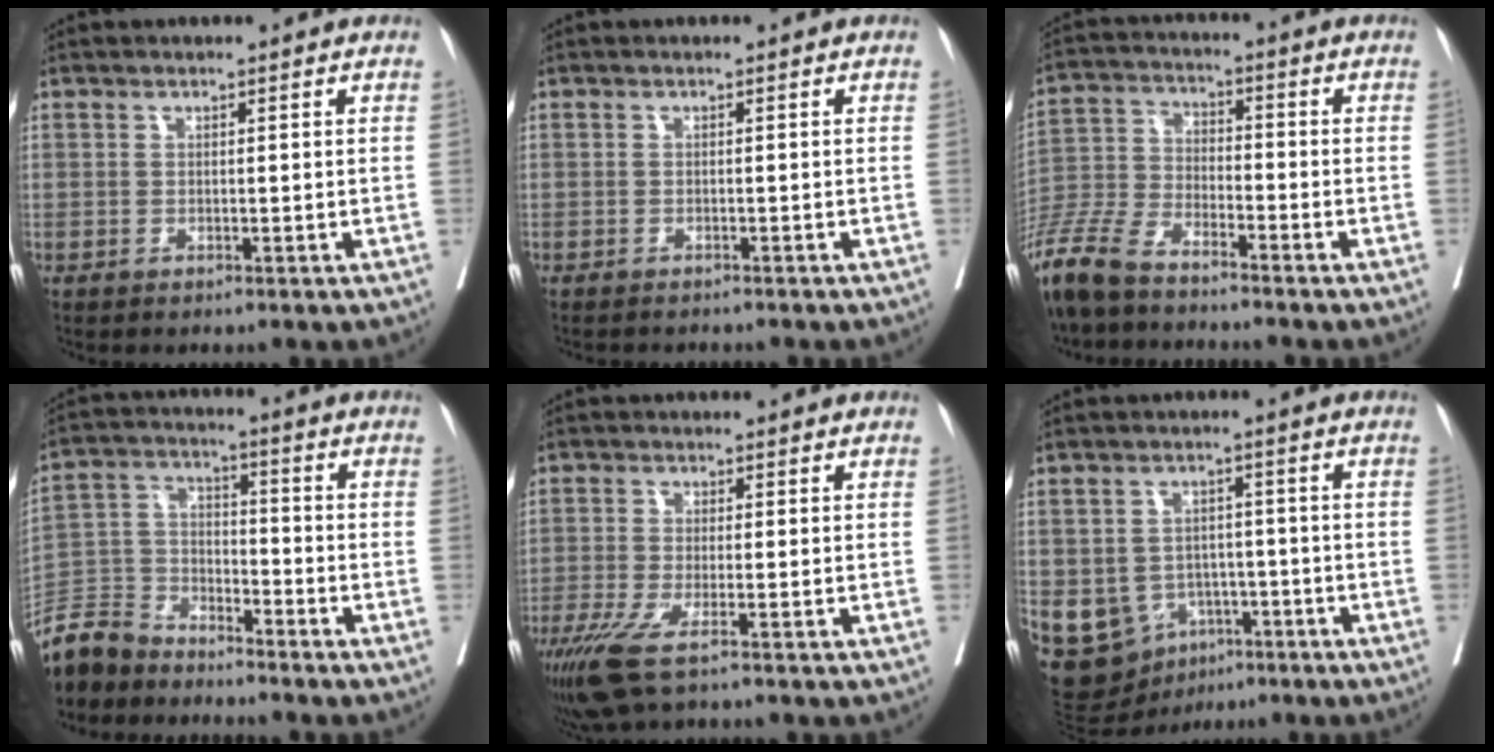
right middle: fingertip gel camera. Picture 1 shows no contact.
{"total": 3.1, "force": [-2.8, 0.6, 1.2], "torque": [-0.014, -0.002, -0.035]}
{"total": 10.6, "force": [-9.0, 2.4, 5.2], "torque": [-0.116, -0.024, -0.180]}
{"total": 9.3, "force": [-8.8, 2.9, 1.3], "torque": [-0.027, 0.005, -0.179]}
{"total": 7.1, "force": [-4.6, 0.9, 5.4], "torque": [-0.099, -0.021, -0.080]}
{"total": 11.9, "force": [-4.7, 9.8, 4.7], "torque": [-0.097, 0.018, -0.056]}